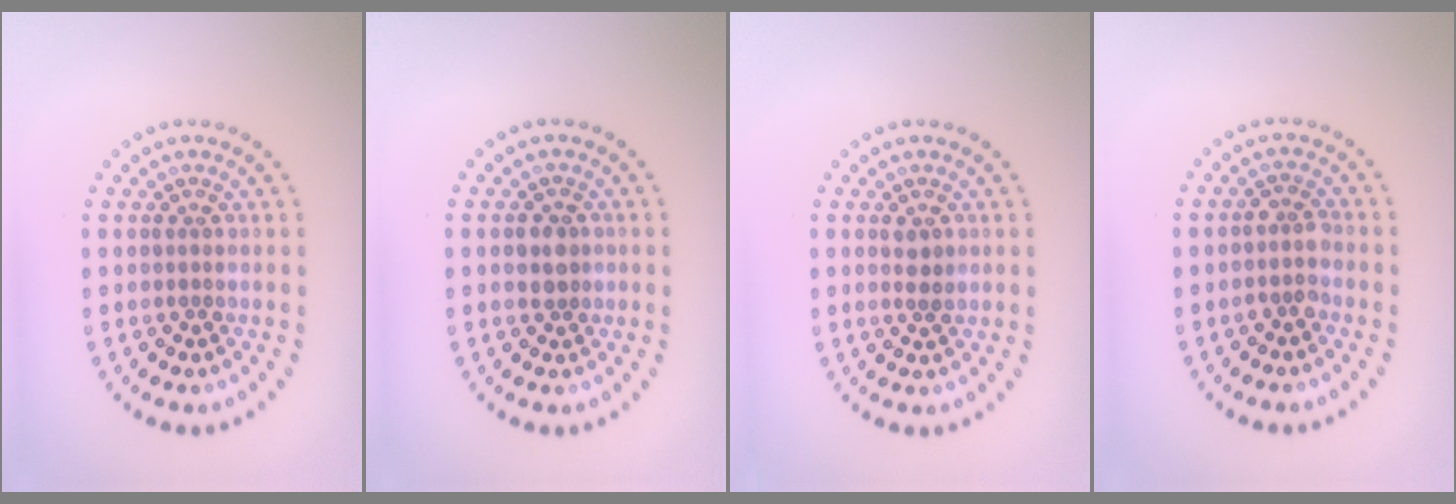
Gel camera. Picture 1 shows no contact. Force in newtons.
{"total": 1.9, "press": 1.7, "slide": 0.8}
{"total": 1.3, "press": 1.2, "slide": 0.4}
{"total": 1.8, "press": 1.5, "slide": 0.9}